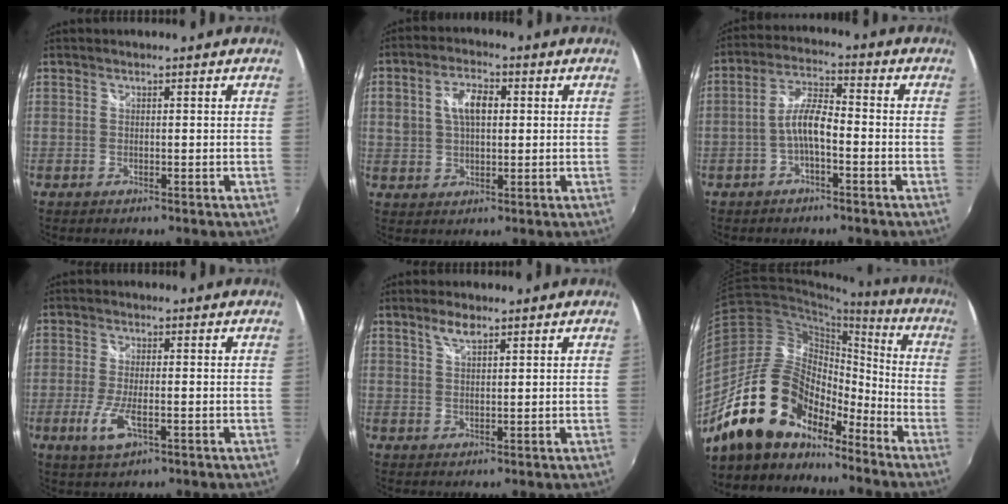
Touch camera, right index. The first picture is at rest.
{"total": 7.1, "force": [1.5, 4.2, 5.5], "torque": [-0.098, 0.015, 0.030]}
{"total": 6.1, "force": [-2.3, 1.9, 5.3], "torque": [-0.112, 0.016, -0.044]}
{"total": 6.3, "force": [-2.5, 2.0, 5.4], "torque": [-0.121, -0.013, -0.046]}
{"total": 3.0, "force": [1.9, 1.0, 2.0], "torque": [-0.035, 0.005, 0.034]}
{"total": 18.9, "force": [-13.7, 9.5, 8.8], "torque": [-0.168, 0.014, -0.242]}